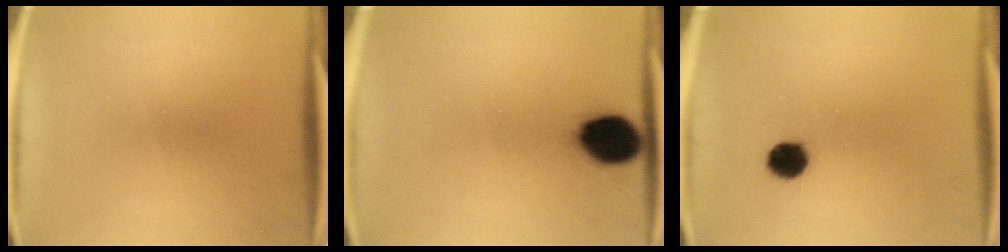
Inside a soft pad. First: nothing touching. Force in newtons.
{"total": 11.2}
{"total": 4.7}